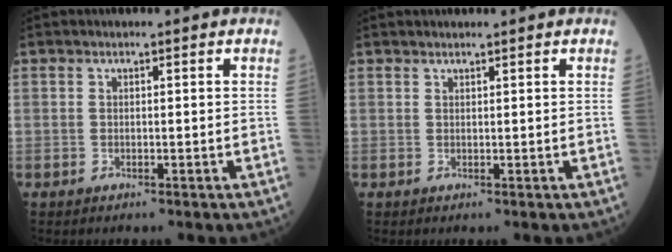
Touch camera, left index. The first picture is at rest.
{"total": 1.1, "force": [1.0, 0.1, 0.3], "torque": [-0.005, 0.011, 0.018]}